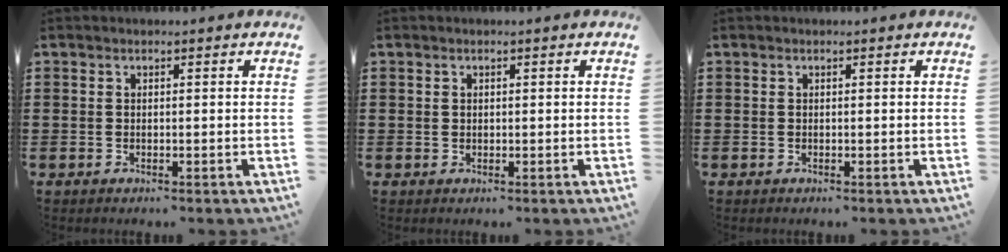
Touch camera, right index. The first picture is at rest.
{"total": 0.6, "force": [0.2, 0.5, 0.2], "torque": [-0.005, 0.003, 0.005]}
{"total": 0.0}